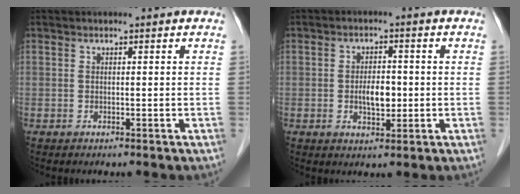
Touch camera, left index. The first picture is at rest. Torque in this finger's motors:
{"motor_torque": [0.11, 0.09, 0.11, 0.03]}